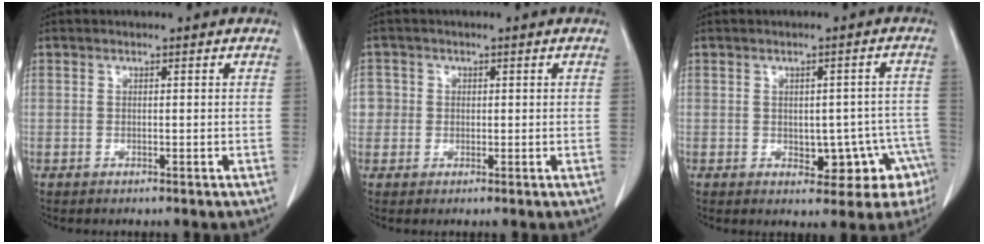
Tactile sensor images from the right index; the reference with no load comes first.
{"total": 2.9, "force": [0.1, 2.9, 0.0], "torque": [0.015, 0.008, 0.001]}
{"total": 8.2, "force": [-3.2, 4.7, 5.9], "torque": [-0.046, 0.024, -0.032]}